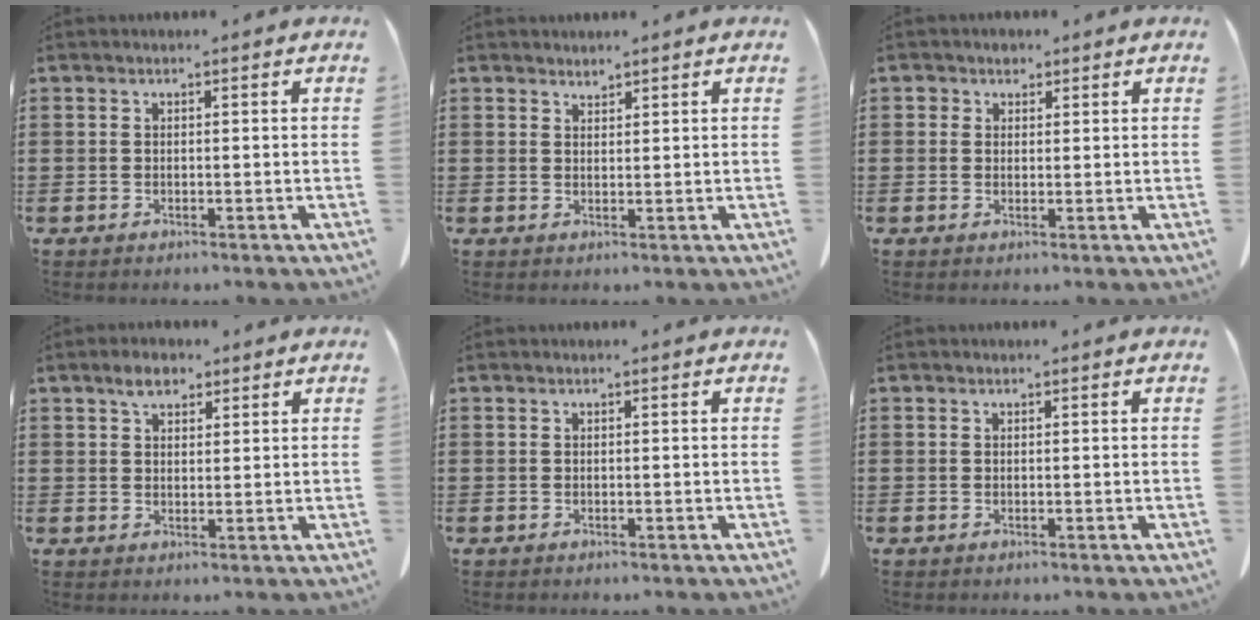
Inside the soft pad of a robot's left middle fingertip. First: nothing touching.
{"total": 1.3, "force": [1.3, 0.1, 0.0], "torque": [-0.002, -0.002, 0.026]}
{"total": 1.6, "force": [1.1, 1.2, 0.4], "torque": [-0.003, 0.002, 0.018]}
{"total": 3.6, "force": [2.6, 1.6, 1.9], "torque": [-0.035, 0.003, 0.045]}
{"total": 0.0}
{"total": 0.0}